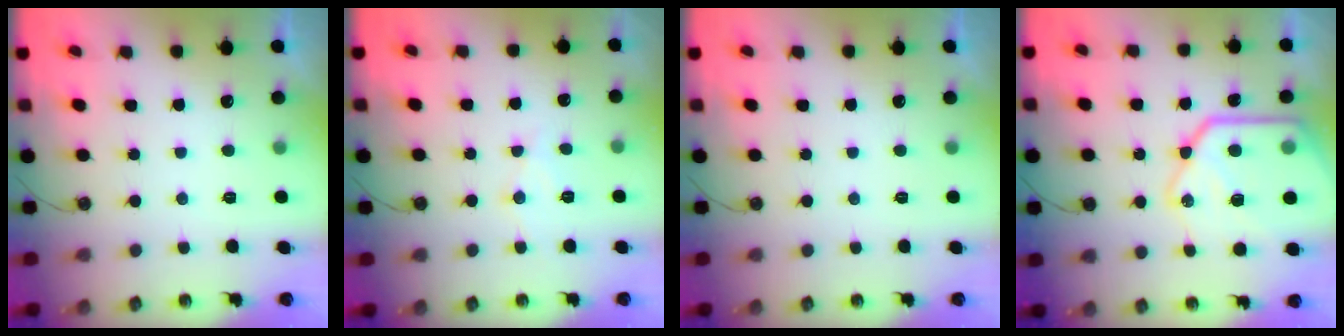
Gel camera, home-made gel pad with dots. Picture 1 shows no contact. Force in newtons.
{"total": 7.4, "press": 7.4, "slide": 0.5}
{"total": 0.0}
{"total": 22.9, "press": 22.7, "slide": 2.9}